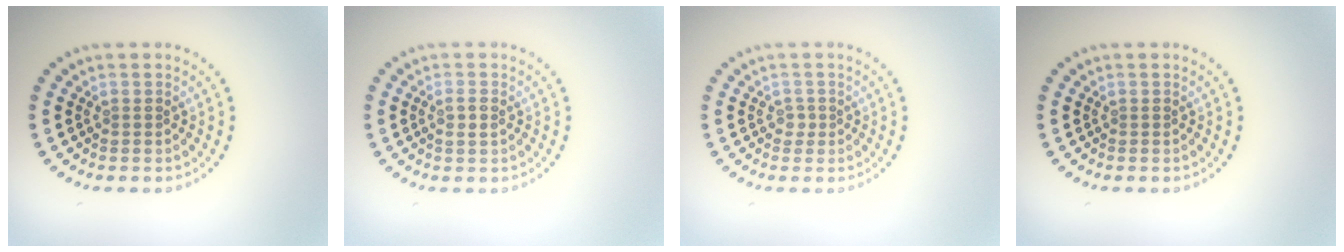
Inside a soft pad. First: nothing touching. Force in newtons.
{"total": 1.2, "press": 1.2, "slide": 0.3}
{"total": 0.8, "press": 0.6, "slide": 0.5}
{"total": 0.0}